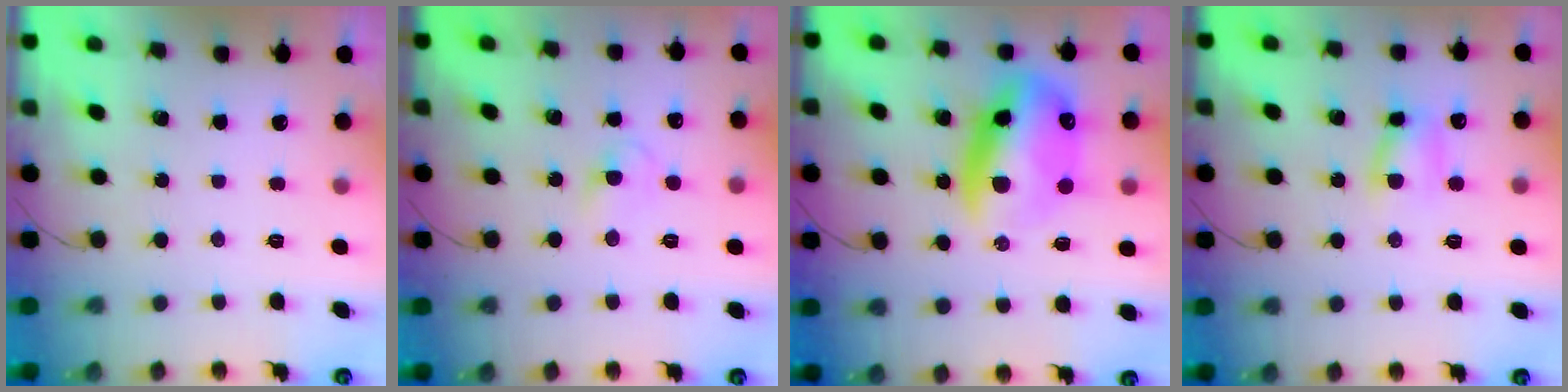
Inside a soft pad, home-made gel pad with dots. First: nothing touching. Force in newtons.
{"total": 3.1, "press": 2.8, "slide": 1.2}
{"total": 15.0, "press": 14.4, "slide": 3.9}
{"total": 6.5, "press": 6.5, "slide": 0.2}